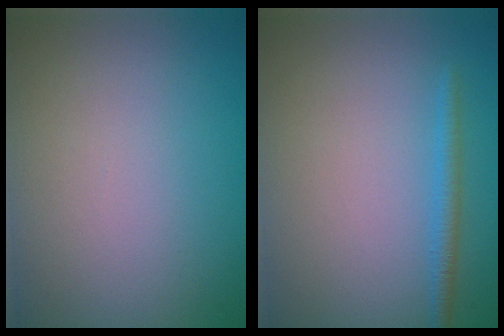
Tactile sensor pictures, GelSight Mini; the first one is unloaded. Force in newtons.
{"total": 1.5, "press": 1.5, "slide": 0.1}